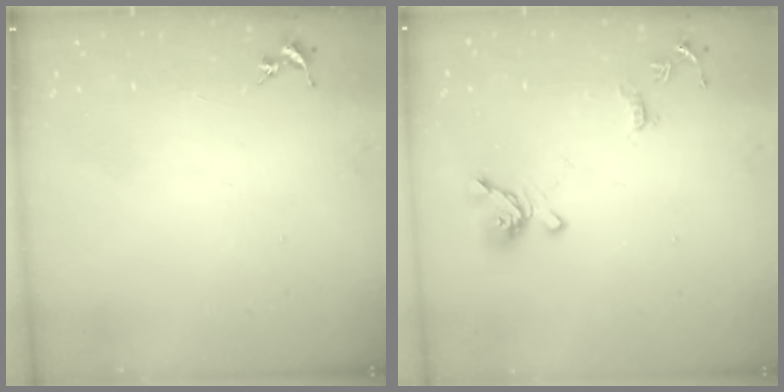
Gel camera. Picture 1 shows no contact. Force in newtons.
{"total": 12.7, "press": 12.6, "slide": 1.5}